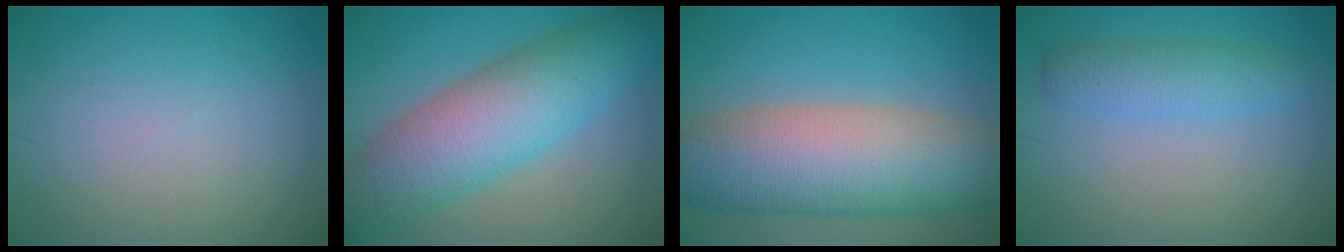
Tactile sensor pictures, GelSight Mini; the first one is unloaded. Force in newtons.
{"total": 9.9, "press": 9.9, "slide": 0.2}
{"total": 12.8, "press": 12.8, "slide": 0.5}
{"total": 3.3, "press": 3.3, "slide": 0.1}